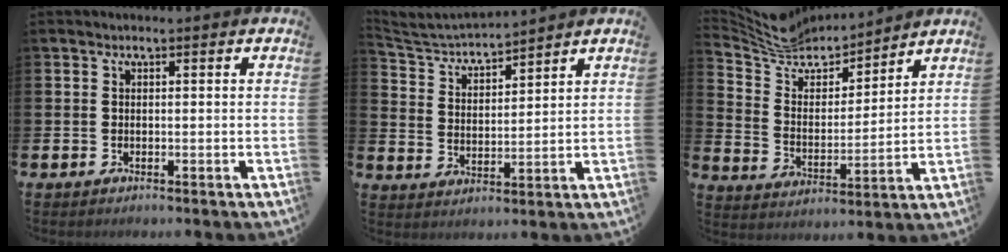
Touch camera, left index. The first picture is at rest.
{"total": 4.3, "force": [4.3, 0.5, 0.4], "torque": [-0.030, -0.034, 0.071]}
{"total": 8.1, "force": [7.6, 2.5, 1.0], "torque": [-0.068, -0.057, 0.138]}